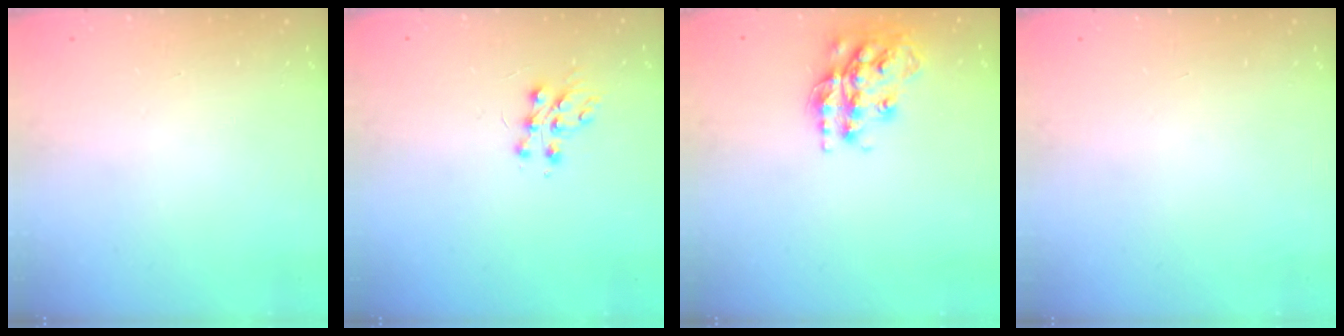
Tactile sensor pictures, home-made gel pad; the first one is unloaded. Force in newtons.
{"total": 7.9, "press": 7.8, "slide": 0.6}
{"total": 15.2, "press": 15.2, "slide": 0.8}
{"total": 0.0}